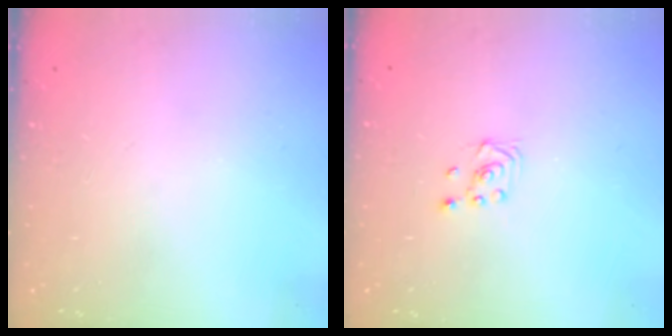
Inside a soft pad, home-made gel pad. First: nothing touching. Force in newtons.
{"total": 2.0, "press": 1.8, "slide": 0.8}